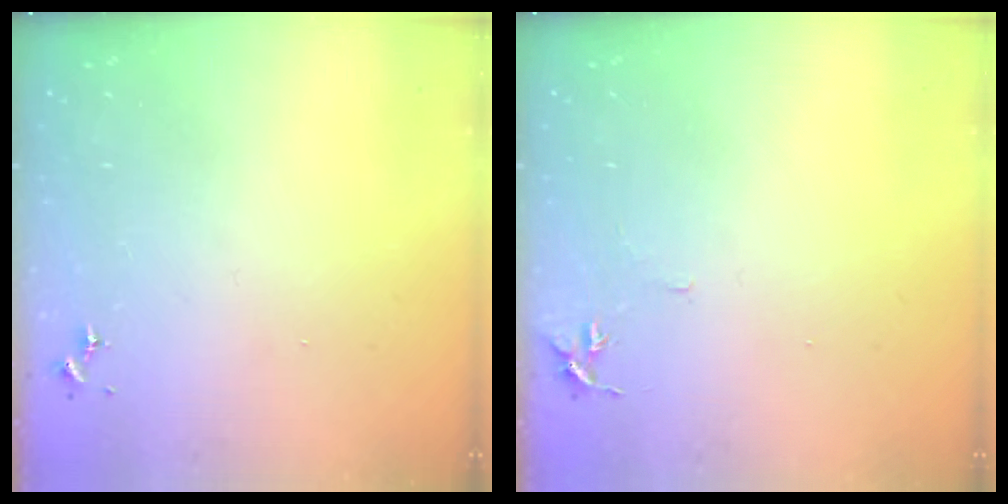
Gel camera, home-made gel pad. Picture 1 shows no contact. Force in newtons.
{"total": 3.5, "press": 3.5, "slide": 0.4}